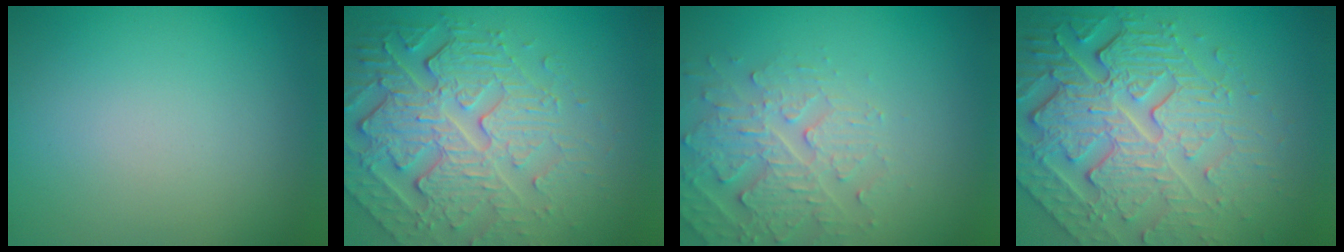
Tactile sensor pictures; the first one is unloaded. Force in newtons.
{"total": 7.2, "press": 5.3, "slide": 4.9}
{"total": 3.9, "press": 3.8, "slide": 0.7}
{"total": 8.2, "press": 5.8, "slide": 5.7}